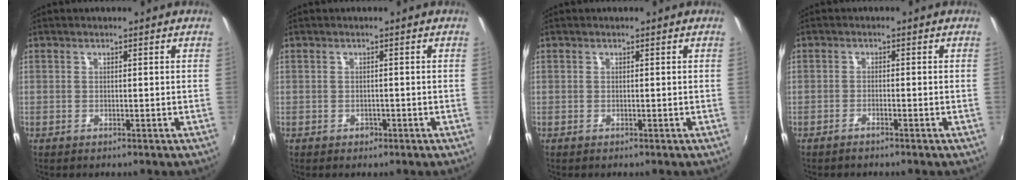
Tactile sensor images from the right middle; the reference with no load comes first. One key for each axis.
{"total": 1.3, "fx": -0.8, "fy": 0.9, "fz": 0.3, "tx": -0.006, "ty": -0.002, "tz": -0.011}
{"total": 0.0}
{"total": 1.4, "fx": -1.3, "fy": -0.1, "fz": 0.7, "tx": -0.019, "ty": -0.001, "tz": -0.027}